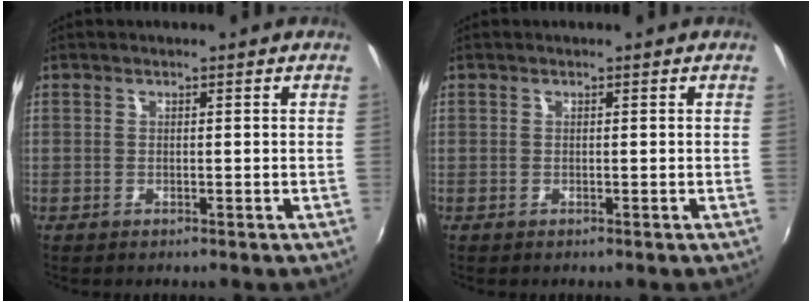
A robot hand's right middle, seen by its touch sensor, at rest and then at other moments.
{"total": 0.0}